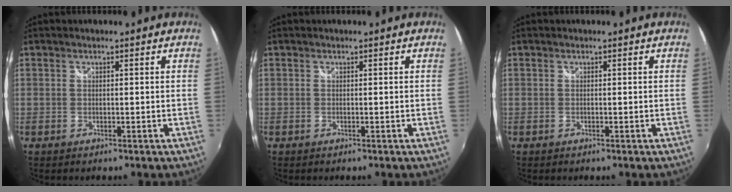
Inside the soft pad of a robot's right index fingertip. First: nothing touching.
{"total": 0.0}
{"total": 0.0}